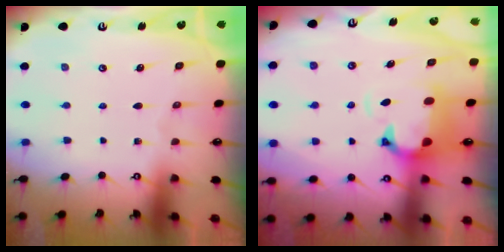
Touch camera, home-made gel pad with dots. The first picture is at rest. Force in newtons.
{"total": 1.6, "press": 0.9, "slide": 1.4}